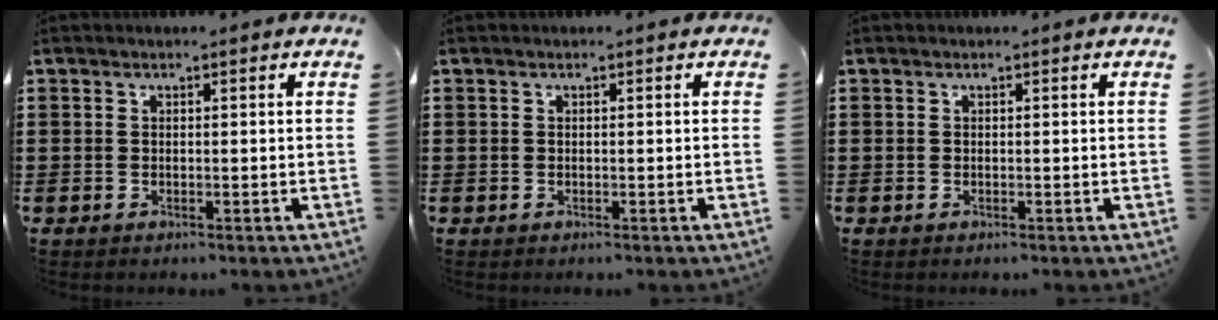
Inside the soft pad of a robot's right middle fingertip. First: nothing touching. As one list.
[{"total": 0.0}, {"total": 0.0}]